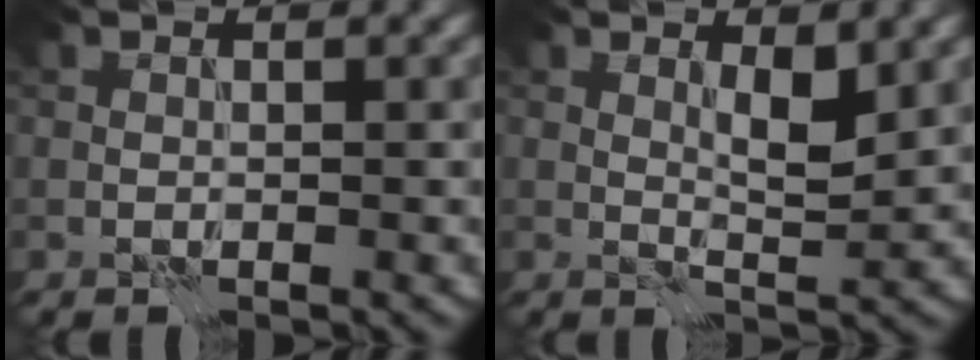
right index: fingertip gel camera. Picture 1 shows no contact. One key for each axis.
{"total": 2.3, "fx": 1.1, "fy": 0.5, "fz": 2.0, "tx": -0.034, "ty": -0.005, "tz": 0.019}